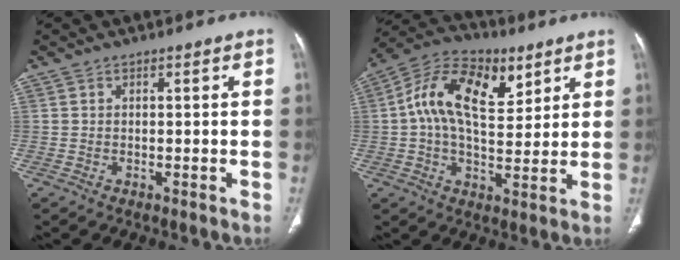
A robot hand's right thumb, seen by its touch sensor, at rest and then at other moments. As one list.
[{"total": 16.5, "force": [5.3, 9.3, 12.5], "torque": [-0.189, 0.001, 0.081]}]